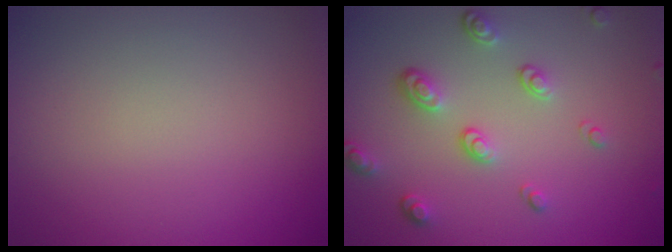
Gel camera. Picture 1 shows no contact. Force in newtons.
{"total": 3.4, "press": 2.6, "slide": 2.3}